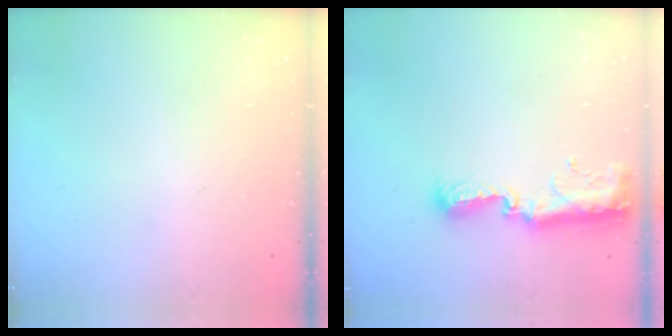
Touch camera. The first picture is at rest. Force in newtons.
{"total": 12.8, "press": 11.4, "slide": 5.9}